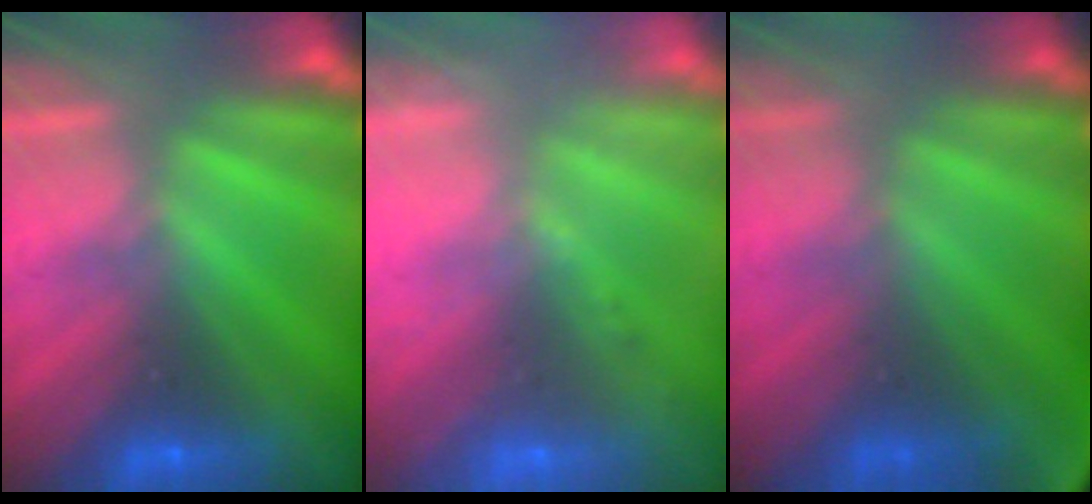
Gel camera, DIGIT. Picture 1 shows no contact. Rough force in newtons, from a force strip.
{"total": 2.4}
{"total": 9.2}